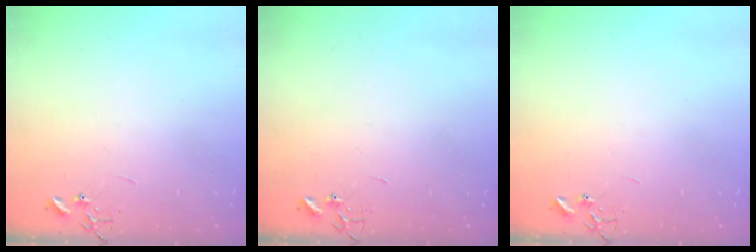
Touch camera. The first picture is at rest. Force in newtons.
{"total": 0.0}
{"total": 0.0}